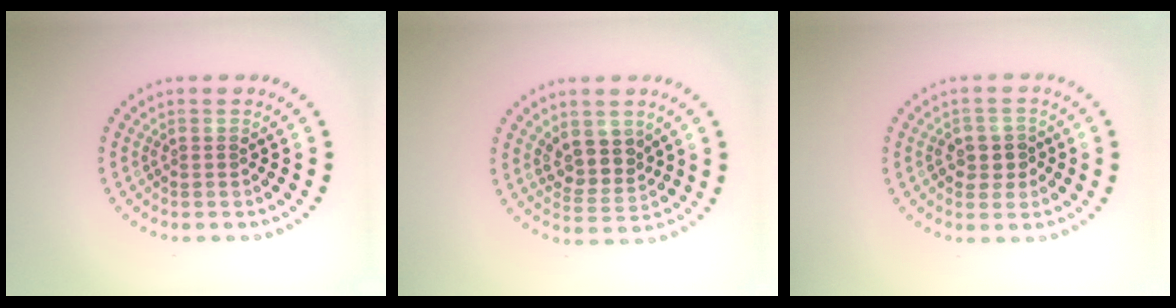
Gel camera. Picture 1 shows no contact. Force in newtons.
{"total": 3.3, "press": 2.9, "slide": 1.6}
{"total": 2.5, "press": 2.4, "slide": 0.5}